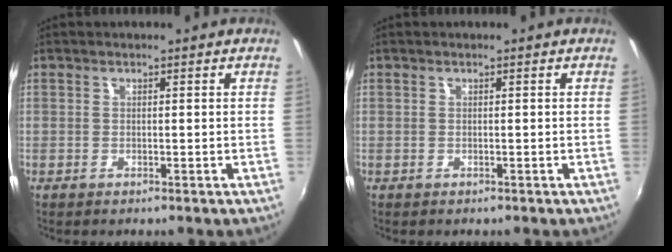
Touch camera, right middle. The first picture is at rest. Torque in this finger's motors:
{"motor_torque": [-0.26, -0.74, 0.01, 0.00]}